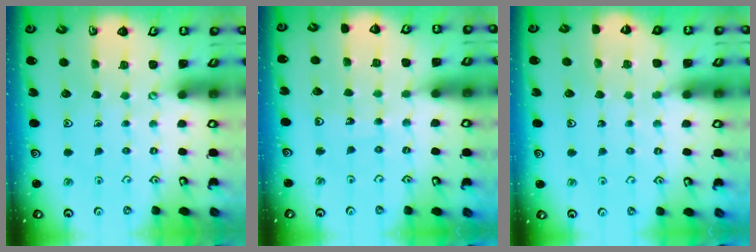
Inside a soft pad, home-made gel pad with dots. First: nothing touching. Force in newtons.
{"total": 7.2, "press": 7.0, "slide": 1.4}
{"total": 4.5, "press": 4.5, "slide": 0.7}